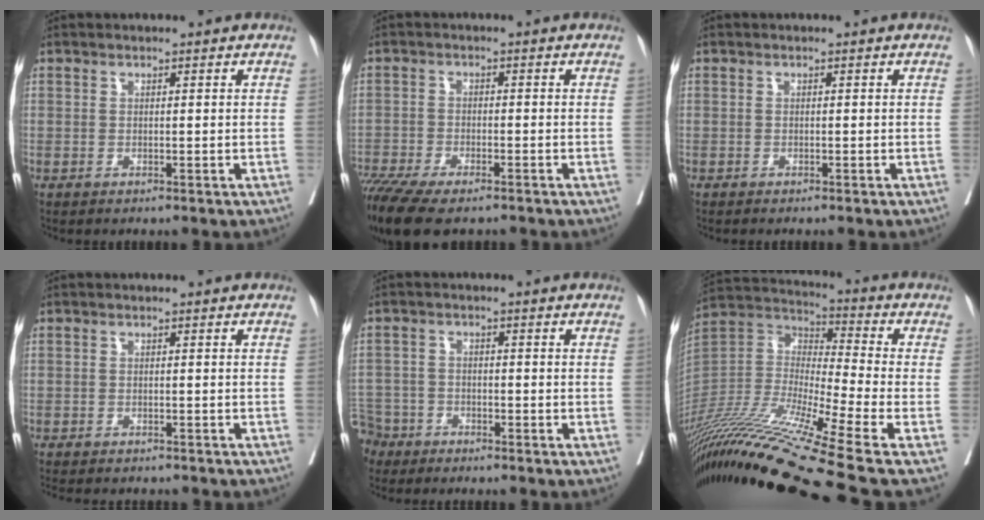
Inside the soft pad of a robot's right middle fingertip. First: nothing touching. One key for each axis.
{"total": 11.4, "fx": -9.0, "fy": 3.1, "fz": 6.4, "tx": -0.118, "ty": -0.015, "tz": -0.147}
{"total": 1.0, "fx": -0.9, "fy": 0.0, "fz": 0.5, "tx": -0.009, "ty": -0.002, "tz": -0.014}
{"total": 9.2, "fx": -8.2, "fy": 2.2, "fz": 3.4, "tx": -0.051, "ty": -0.008, "tz": -0.102}
{"total": 6.8, "fx": -5.7, "fy": 3.7, "fz": 0.1, "tx": -0.010, "ty": -0.004, "tz": -0.110}
{"total": 24.5, "fx": -18.5, "fy": -1.9, "fz": 15.9, "tx": -0.335, "ty": -0.038, "tz": -0.345}